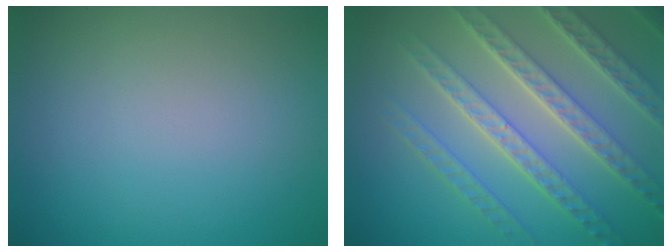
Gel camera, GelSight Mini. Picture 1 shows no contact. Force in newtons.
{"total": 7.9, "press": 5.5, "slide": 5.7}